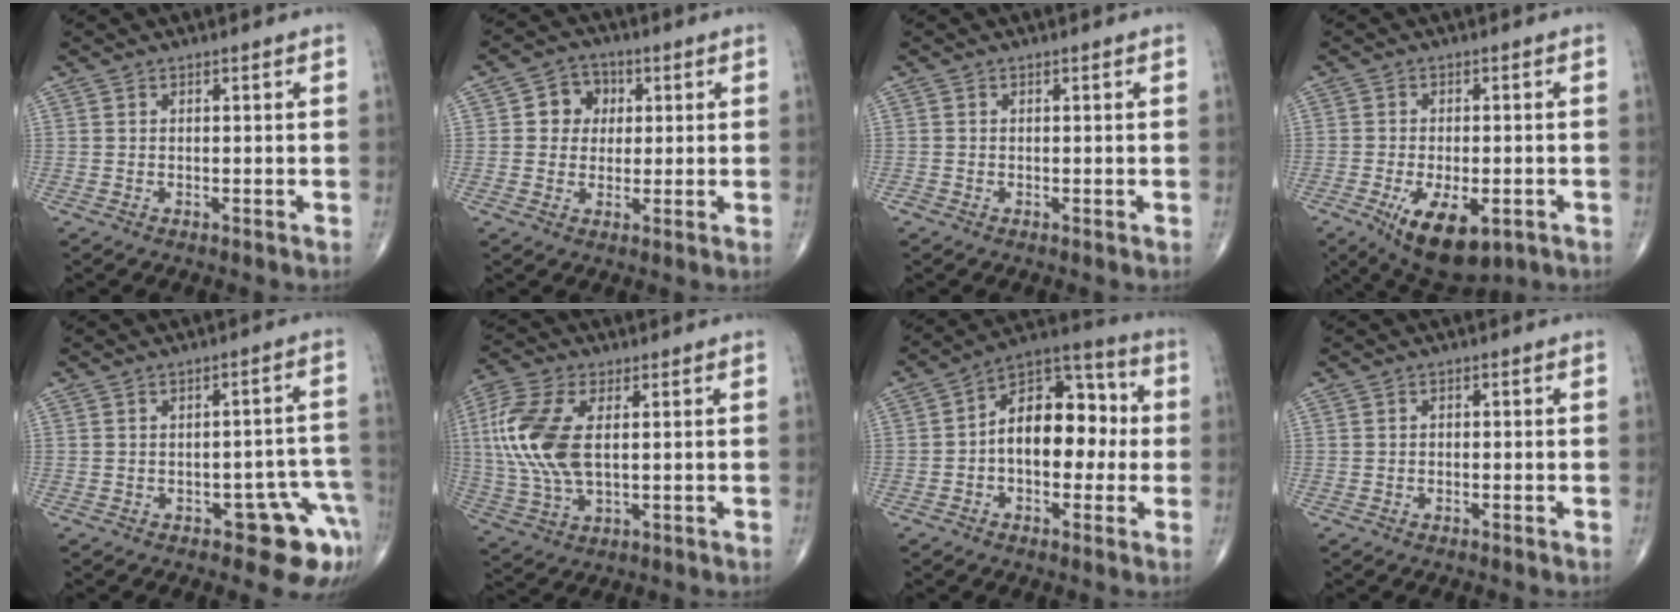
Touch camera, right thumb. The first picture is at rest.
{"total": 6.3, "force": [1.2, 5.6, 2.6], "torque": [-0.004, 0.005, 0.011]}
{"total": 0.7, "force": [-0.3, 0.5, 0.3], "torque": [-0.002, -0.001, -0.009]}
{"total": 12.0, "force": [-5.0, 5.7, 9.2], "torque": [-0.145, -0.003, -0.067]}
{"total": 9.0, "force": [-4.6, 4.1, 6.5], "torque": [-0.039, 0.034, -0.053]}
{"total": 14.8, "force": [2.1, 7.7, 12.5], "torque": [-0.295, 0.001, 0.043]}
{"total": 15.1, "force": [-0.3, 9.3, 11.9], "torque": [-0.139, 0.045, -0.018]}
{"total": 0.6, "force": [-0.2, 0.4, 0.3], "torque": [0.003, 0.003, -0.008]}